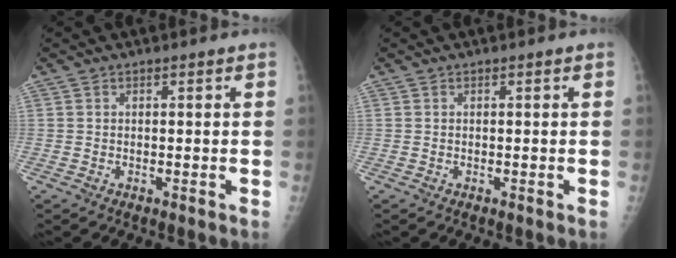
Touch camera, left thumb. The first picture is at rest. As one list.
[{"total": 0.0}]